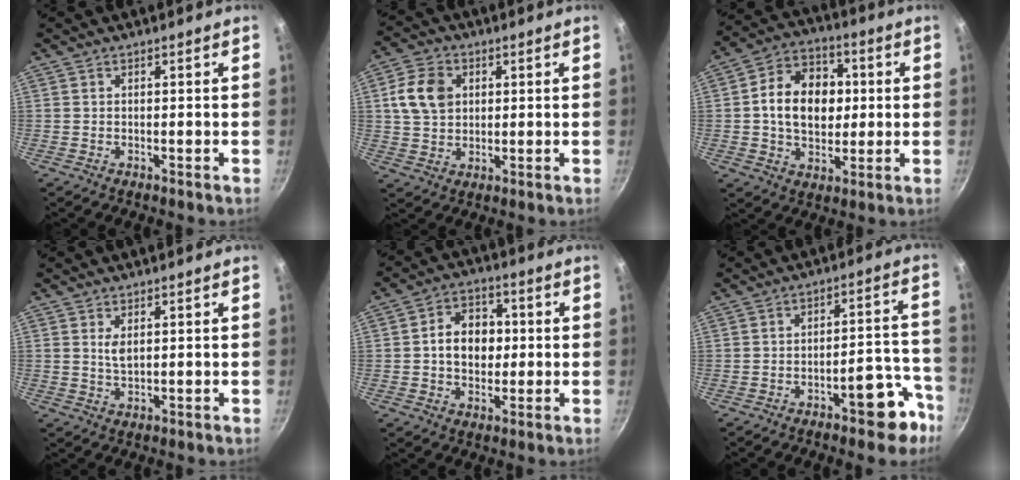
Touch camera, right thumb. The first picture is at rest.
{"total": 9.0, "force": [2.1, 6.9, 5.4], "torque": [-0.084, 0.006, 0.035]}
{"total": 14.8, "force": [1.2, 11.0, 9.9], "torque": [-0.122, 0.017, 0.010]}
{"total": 2.6, "force": [0.9, 1.3, 2.1], "torque": [-0.037, -0.007, 0.018]}
{"total": 9.9, "force": [0.4, 7.5, 6.4], "torque": [-0.071, 0.013, -0.001]}
{"total": 9.7, "force": [-5.8, 3.8, 6.7], "torque": [-0.048, 0.065, -0.068]}